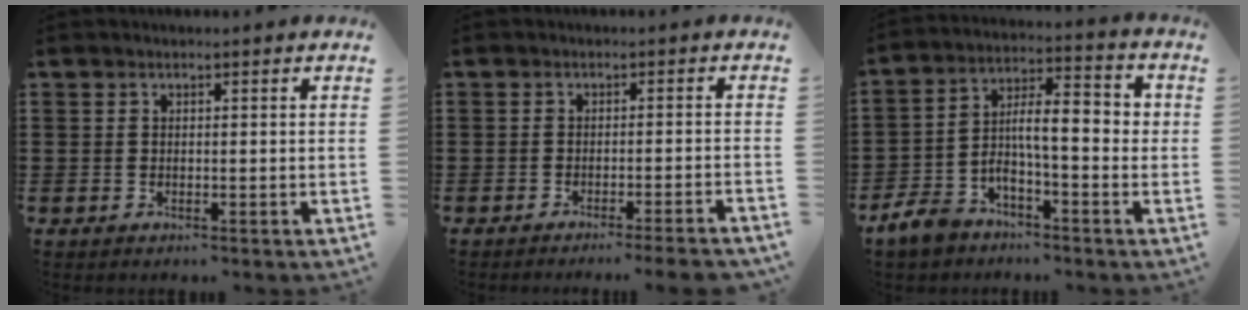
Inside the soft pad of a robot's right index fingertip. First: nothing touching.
{"total": 2.3, "force": [-2.0, -0.4, 1.1], "torque": [-0.018, -0.002, -0.040]}
{"total": 6.7, "force": [-2.1, 2.6, 5.8], "torque": [-0.122, -0.009, -0.047]}